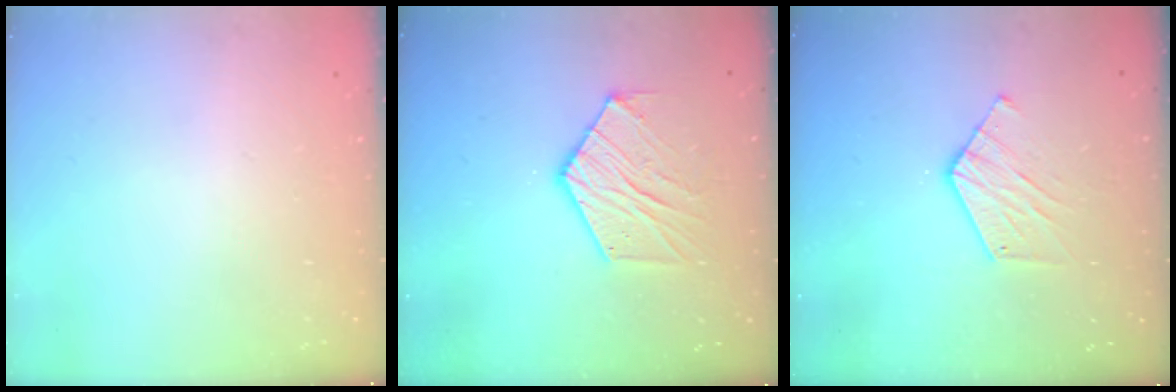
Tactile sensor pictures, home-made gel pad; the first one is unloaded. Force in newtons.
{"total": 10.7, "press": 10.7, "slide": 0.5}
{"total": 8.3, "press": 8.3, "slide": 0.1}